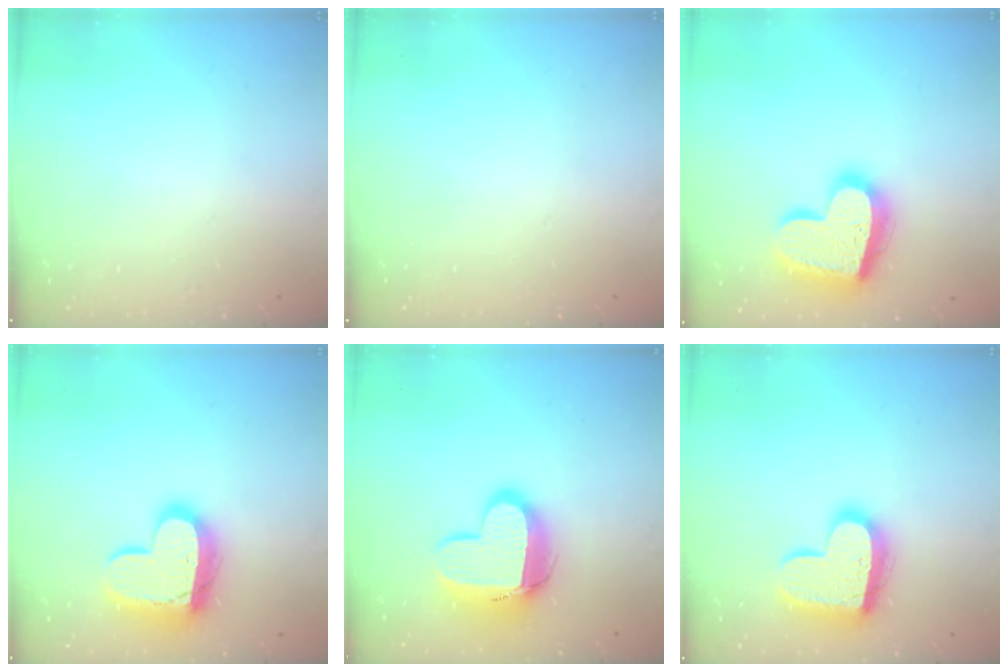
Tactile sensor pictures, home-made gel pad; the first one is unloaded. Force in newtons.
{"total": 0.0}
{"total": 20.4, "press": 20.3, "slide": 1.7}
{"total": 17.3, "press": 17.2, "slide": 1.4}
{"total": 14.3, "press": 14.3, "slide": 1.2}
{"total": 17.6, "press": 17.5, "slide": 1.3}